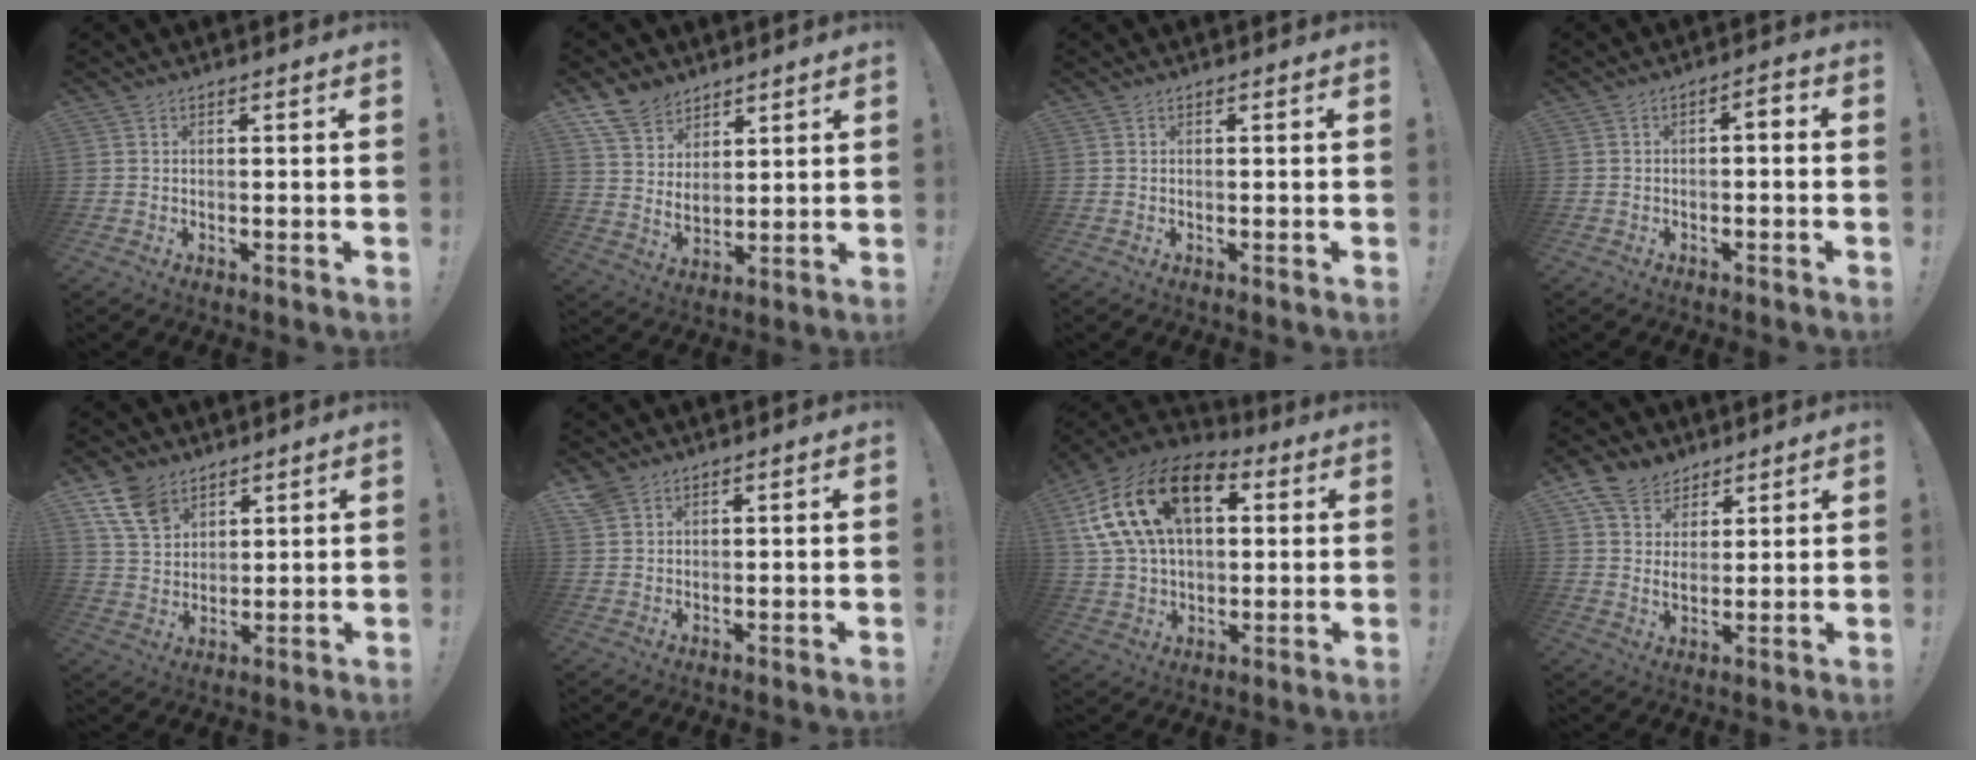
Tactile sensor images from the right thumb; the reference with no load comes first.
{"total": 10.0, "force": [7.9, 5.5, 2.7], "torque": [-0.063, -0.053, 0.157]}
{"total": 0.0}
{"total": 2.8, "force": [-1.5, 1.1, 2.0], "torque": [-0.030, 0.010, -0.031]}
{"total": 11.2, "force": [7.1, 7.2, 4.9], "torque": [-0.094, -0.031, 0.141]}
{"total": 3.1, "force": [2.4, 1.6, 1.2], "torque": [-0.027, -0.009, 0.047]}
{"total": 23.4, "force": [8.6, 14.7, 16.1], "torque": [-0.288, -0.021, 0.158]}
{"total": 8.7, "force": [5.5, 6.0, 3.0], "torque": [-0.058, -0.031, 0.110]}